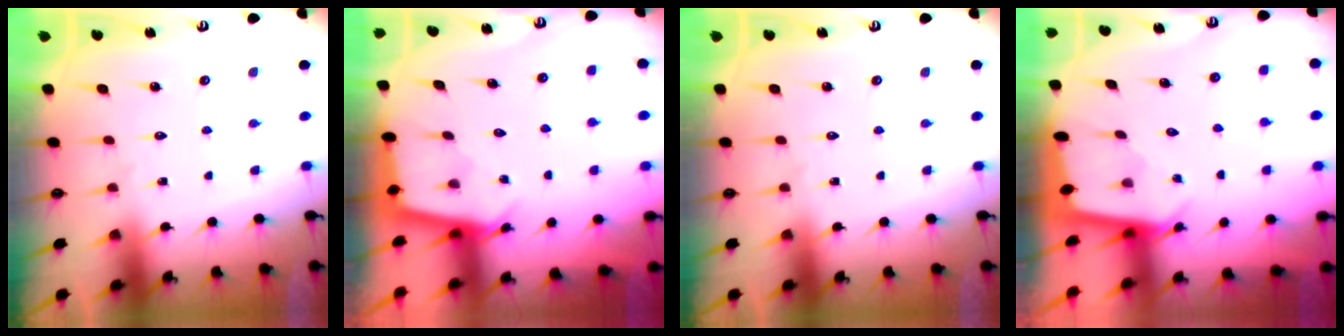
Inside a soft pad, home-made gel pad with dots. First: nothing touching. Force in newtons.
{"total": 3.0, "press": 3.0, "slide": 0.4}
{"total": 0.0}
{"total": 1.8, "press": 1.8, "slide": 0.2}